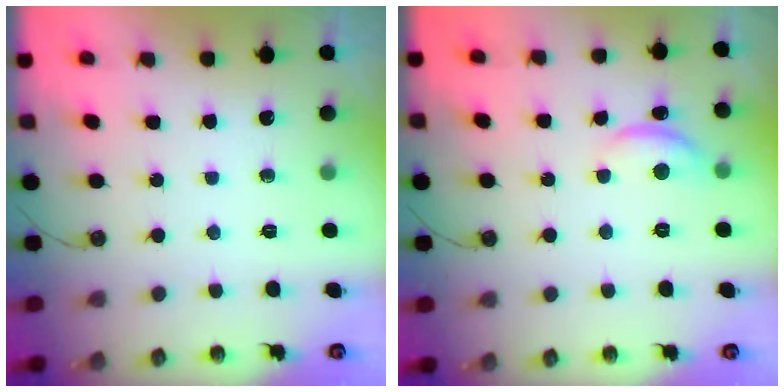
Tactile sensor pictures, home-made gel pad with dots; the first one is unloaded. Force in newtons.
{"total": 3.9, "press": 3.9, "slide": 0.5}